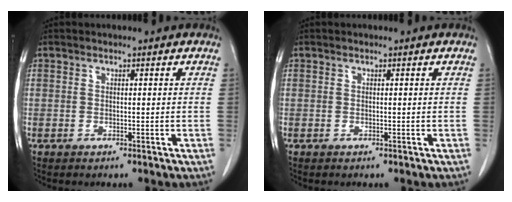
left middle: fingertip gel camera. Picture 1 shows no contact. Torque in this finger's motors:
{"motor_torque": [-0.05, -0.04, 0.02, 0.00]}